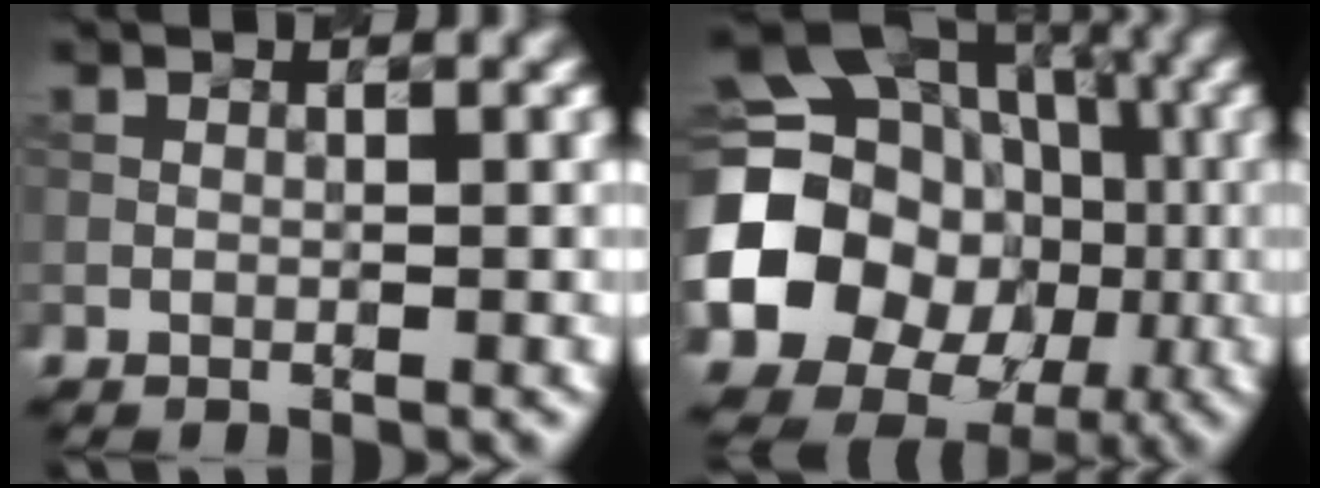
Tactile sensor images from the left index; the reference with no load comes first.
{"total": 21.1, "force": [-2.6, 19.0, 8.7], "torque": [-0.181, -0.010, -0.077]}